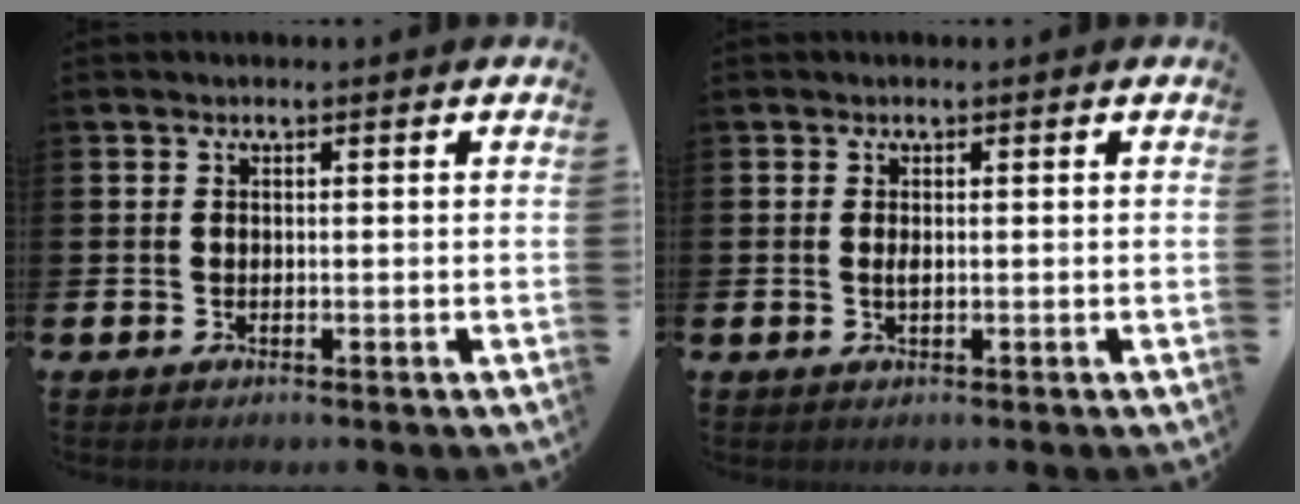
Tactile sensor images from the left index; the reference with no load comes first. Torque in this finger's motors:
{"motor_torque": [0.12, -0.18, 0.00, 0.02]}